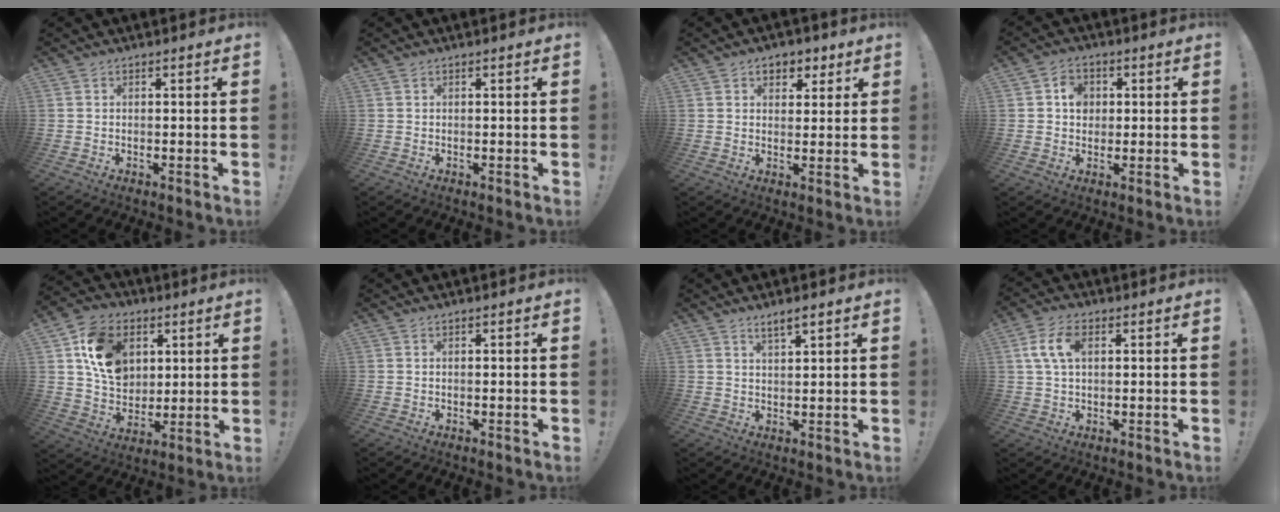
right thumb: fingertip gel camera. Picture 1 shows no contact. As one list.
[{"total": 0.0}, {"total": 5.8, "force": [3.0, 4.3, 2.3], "torque": [-0.017, -0.012, 0.053]}, {"total": 5.3, "force": [0.9, 4.7, 2.3], "torque": [-0.020, 0.001, 0.013]}, {"total": 15.9, "force": [5.8, 12.3, 8.2], "torque": [-0.115, -0.012, 0.118]}, {"total": 0.0}, {"total": 3.6, "force": [2.7, 0.7, 2.3], "torque": [-0.039, -0.015, 0.046]}, {"total": 8.1, "force": [2.2, 4.7, 6.2], "torque": [-0.125, 0.004, 0.040]}]